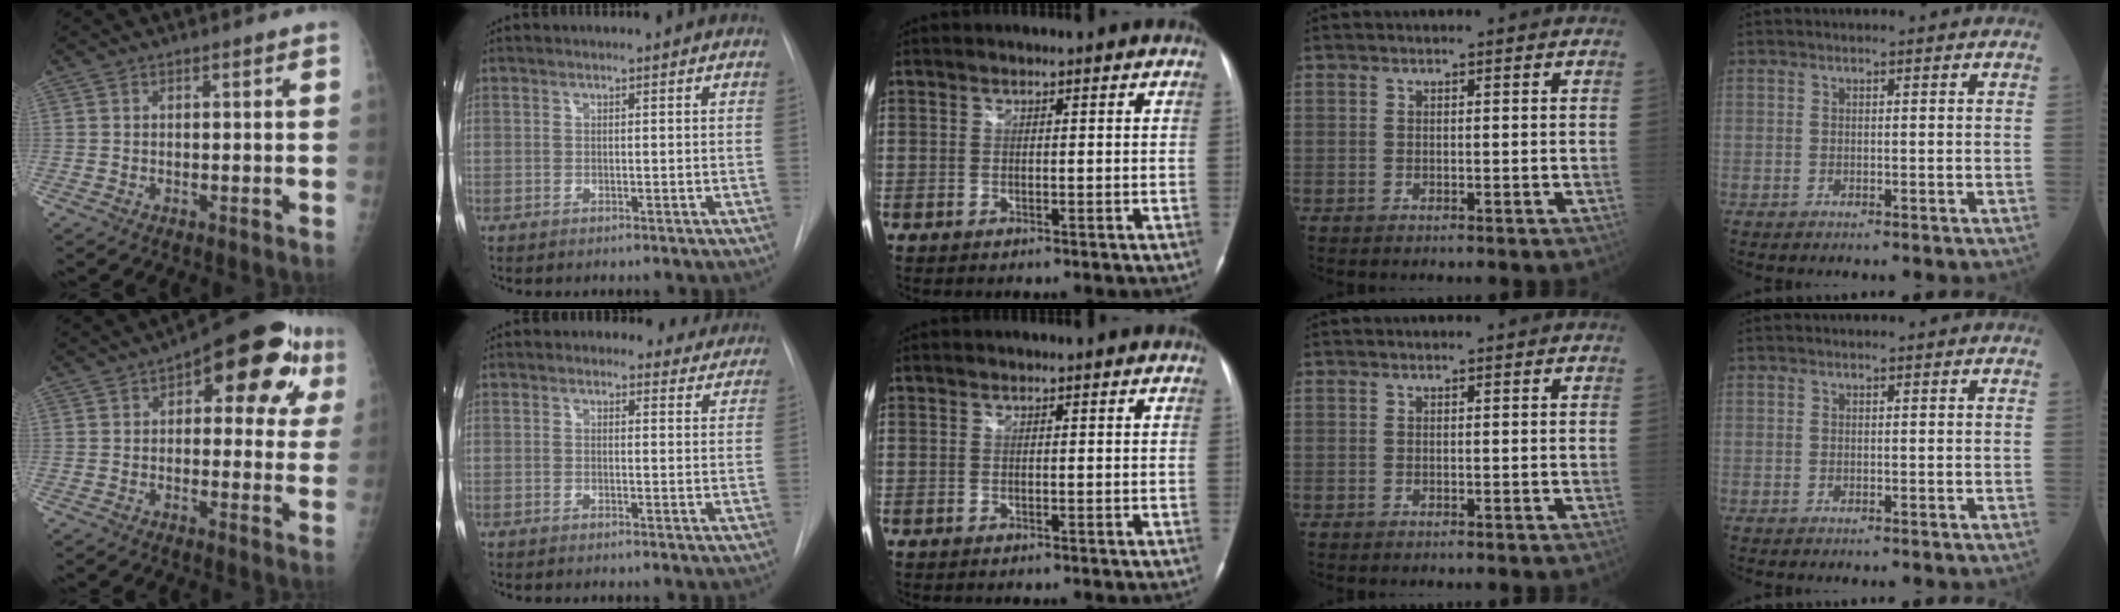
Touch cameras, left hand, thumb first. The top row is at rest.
{"thumb": {"total": 16.7, "force": [6.0, 7.8, 13.5], "torque": [-0.126, 0.013, 0.064]}, "index": {"total": 5.2, "force": [4.5, 2.6, 0.2], "torque": [0.017, 0.000, 0.032]}}